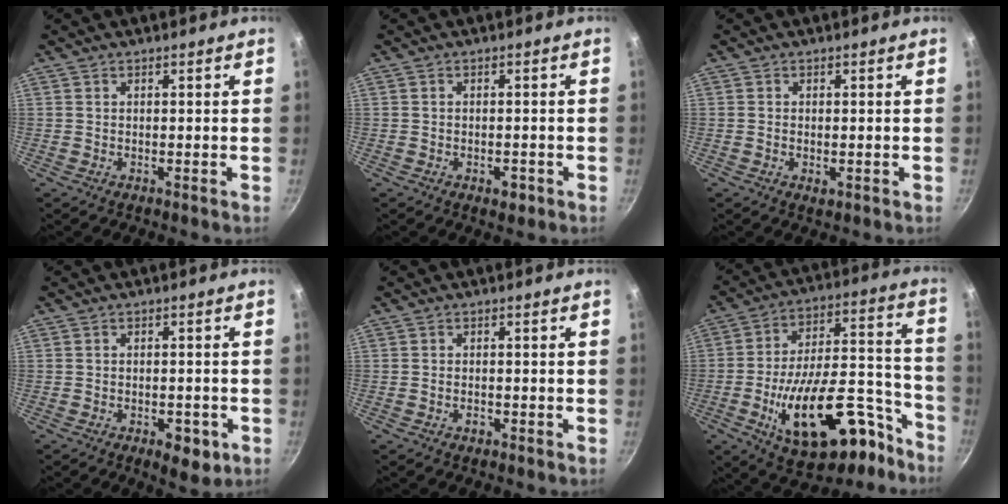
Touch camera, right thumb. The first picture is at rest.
{"total": 2.5, "force": [-1.2, 1.4, 1.6], "torque": [-0.020, 0.010, -0.013]}
{"total": 1.5, "force": [-0.3, 0.9, 1.2], "torque": [-0.019, -0.003, -0.005]}
{"total": 5.8, "force": [-2.5, 3.0, 4.3], "torque": [-0.042, 0.013, -0.027]}
{"total": 1.5, "force": [-0.8, 0.9, 0.8], "torque": [-0.015, 0.008, -0.013]}
{"total": 26.8, "force": [-12.9, 13.2, 19.5], "torque": [-0.254, 0.091, -0.184]}